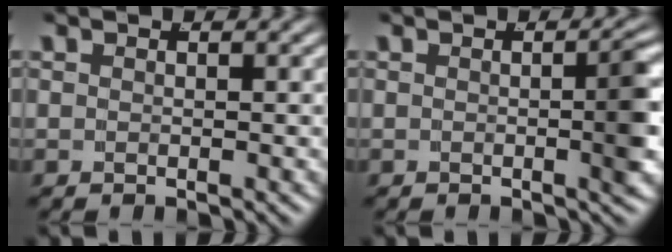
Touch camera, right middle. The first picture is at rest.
{"total": 2.9, "force": [-0.3, 0.4, 2.8], "torque": [-0.027, 0.006, -0.008]}